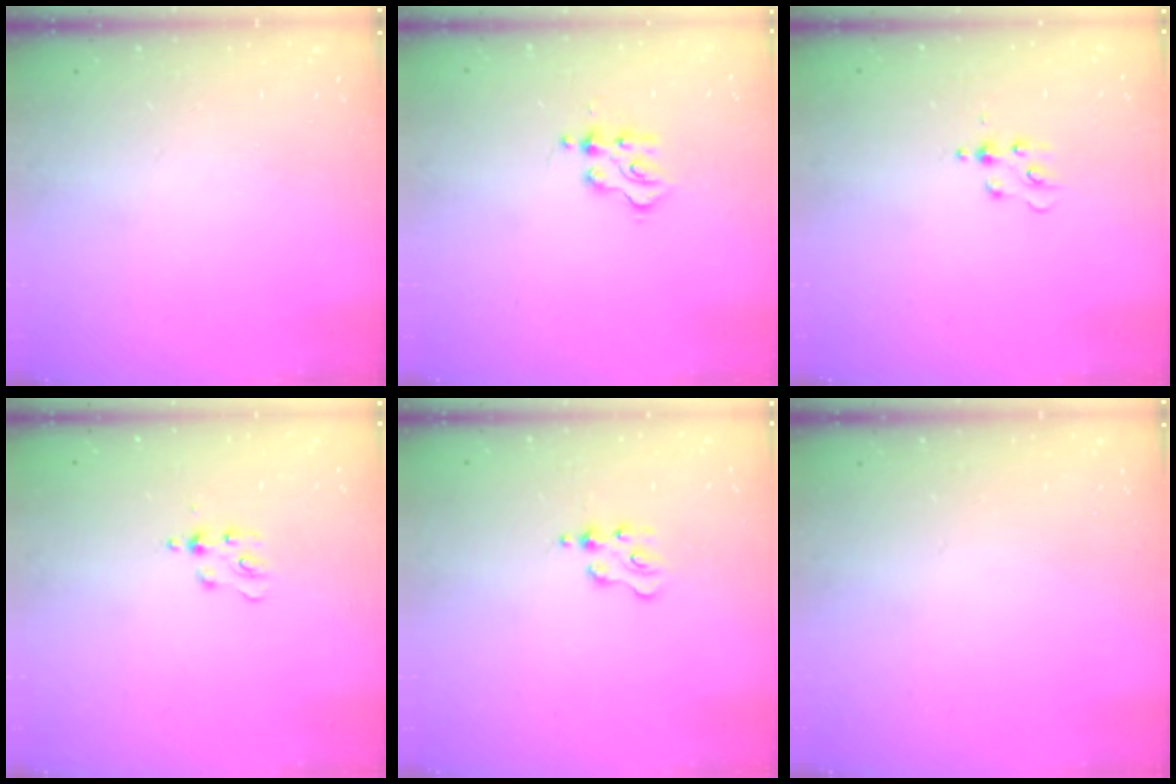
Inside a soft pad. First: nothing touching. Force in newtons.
{"total": 3.8, "press": 3.8, "slide": 0.4}
{"total": 4.3, "press": 4.3, "slide": 0.5}
{"total": 4.2, "press": 4.2, "slide": 0.4}
{"total": 1.8, "press": 1.8, "slide": 0.3}
{"total": 0.0}